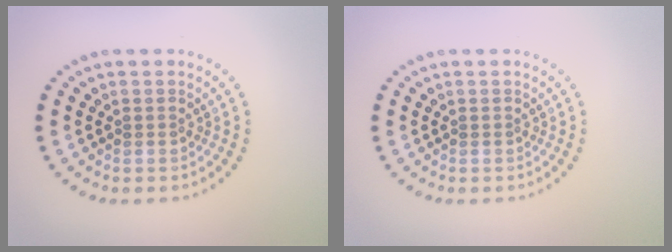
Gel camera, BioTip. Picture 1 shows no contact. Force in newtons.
{"total": 0.0}